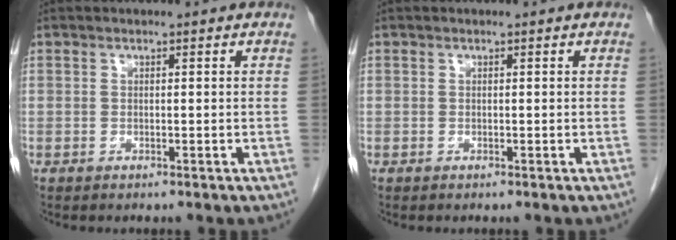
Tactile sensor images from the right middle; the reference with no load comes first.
{"total": 0.0}